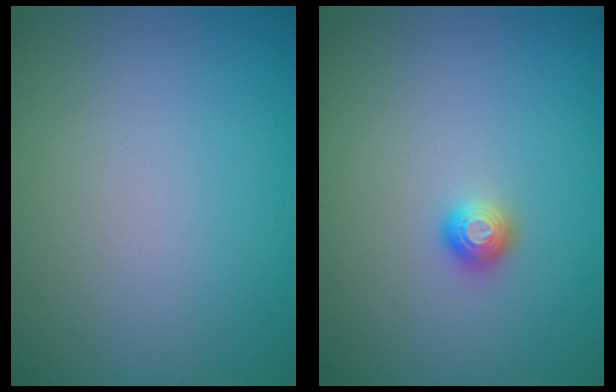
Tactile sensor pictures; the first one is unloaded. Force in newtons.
{"total": 1.1, "press": 1.0, "slide": 0.2}